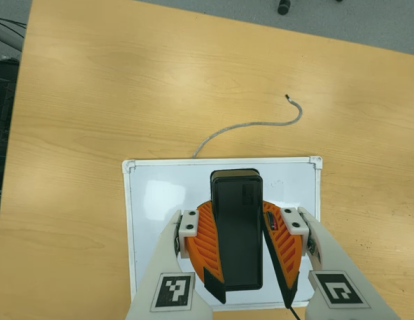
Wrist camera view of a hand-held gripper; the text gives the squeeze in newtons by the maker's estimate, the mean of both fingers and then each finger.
{"total": 11.2, "left": 11.5, "right": 11.0}